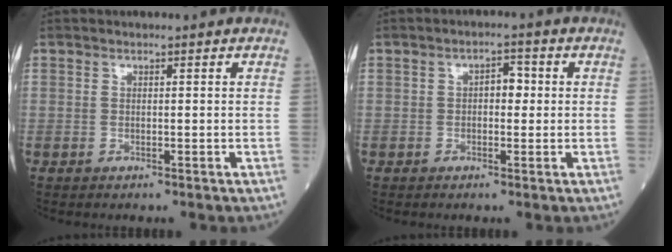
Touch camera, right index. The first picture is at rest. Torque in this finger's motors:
{"motor_torque": [0.40, 0.02, 0.21, 0.04]}